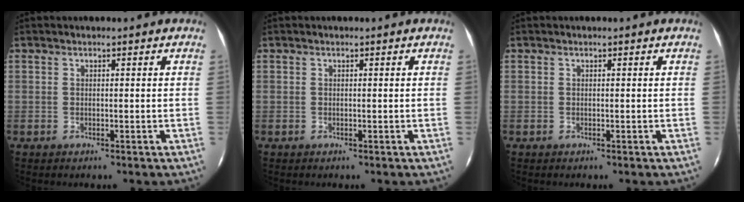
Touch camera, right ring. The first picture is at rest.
{"total": 0.0}
{"total": 0.0}